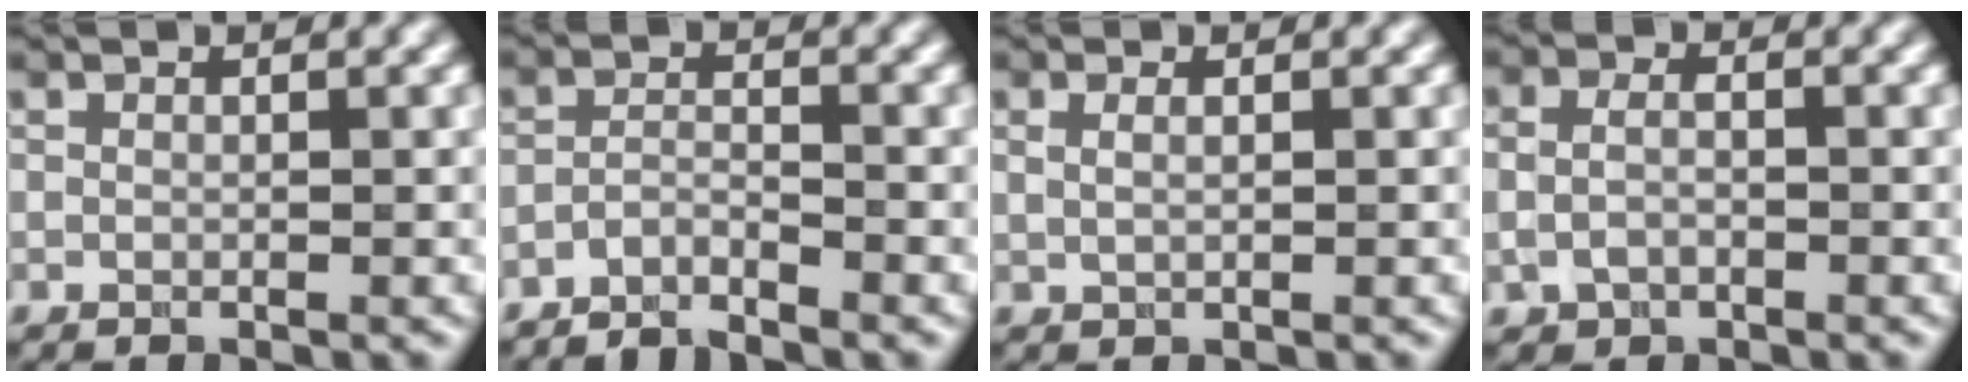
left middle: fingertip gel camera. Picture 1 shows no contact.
{"total": 2.1, "force": [-2.0, 0.2, 0.7], "torque": [-0.014, 0.003, -0.044]}
{"total": 1.5, "force": [0.7, 0.7, 1.1], "torque": [-0.012, -0.003, 0.006]}
{"total": 2.1, "force": [-0.5, 1.5, 1.4], "torque": [-0.031, -0.001, -0.010]}